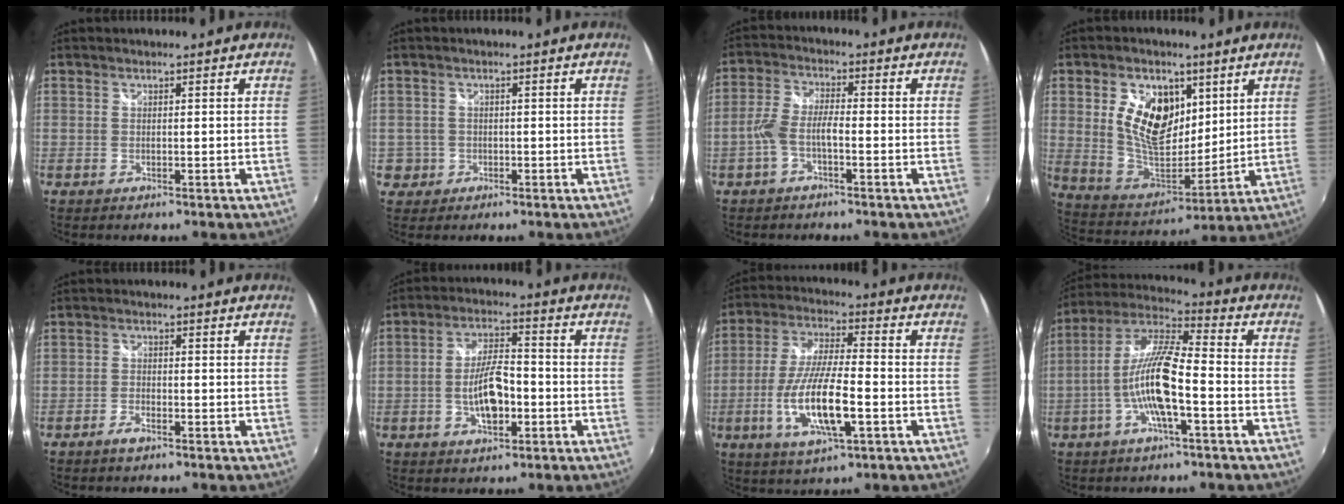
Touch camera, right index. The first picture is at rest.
{"total": 3.3, "force": [-0.7, 3.2, 0.2], "torque": [-0.005, 0.013, -0.007]}
{"total": 4.9, "force": [-2.2, 1.4, 4.1], "torque": [-0.097, 0.009, -0.043]}
{"total": 14.2, "force": [4.8, 8.5, 10.4], "torque": [-0.196, -0.001, 0.096]}
{"total": 2.4, "force": [-1.8, 0.8, 1.3], "torque": [-0.037, 0.001, -0.037]}
{"total": 8.9, "force": [-2.6, 3.6, 7.7], "torque": [-0.146, 0.007, -0.039]}
{"total": 14.5, "force": [-4.5, 3.6, 13.2], "torque": [-0.272, -0.014, -0.082]}
{"total": 12.7, "force": [-3.8, 2.2, 11.9], "torque": [-0.231, 0.003, -0.070]}